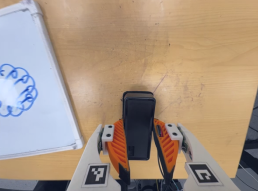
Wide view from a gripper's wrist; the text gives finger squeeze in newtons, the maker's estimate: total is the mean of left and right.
{"total": 5.7, "left": 3.5, "right": 7.8}